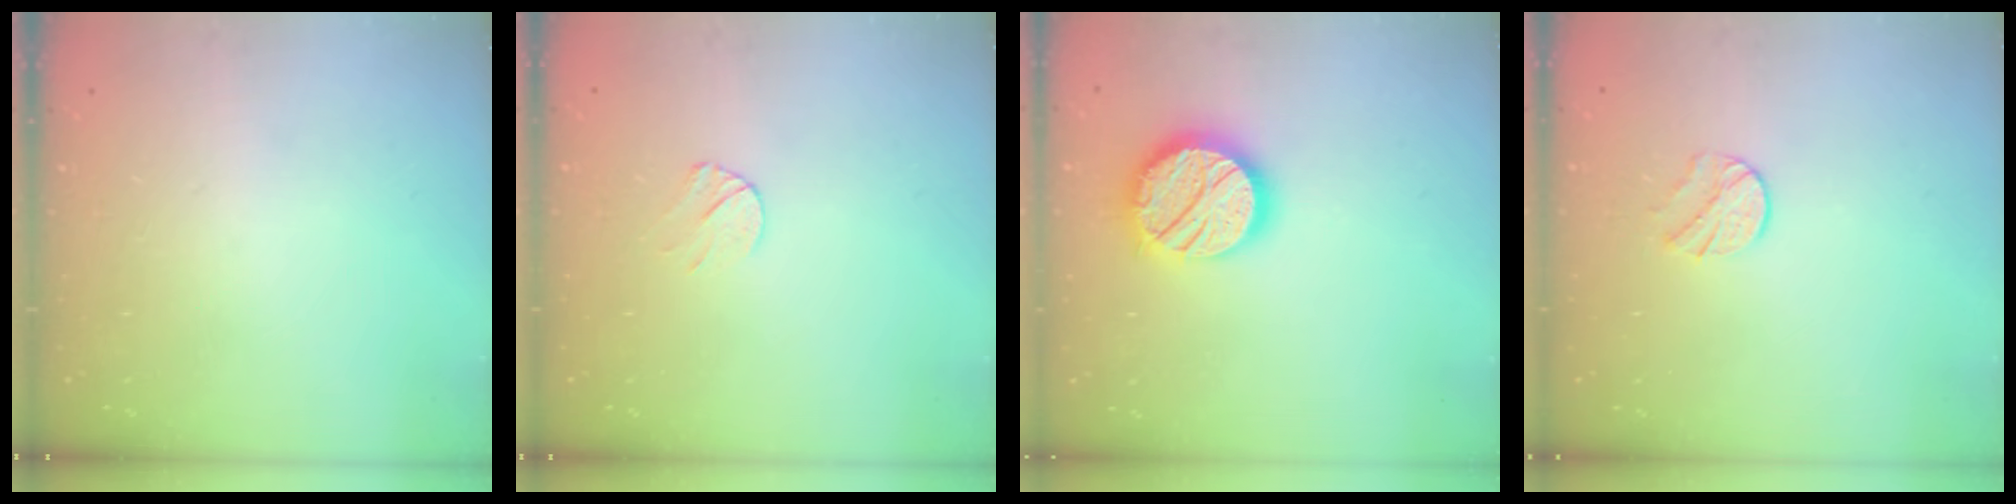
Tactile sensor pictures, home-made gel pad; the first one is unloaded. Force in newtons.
{"total": 5.6, "press": 5.5, "slide": 0.7}
{"total": 16.8, "press": 16.7, "slide": 1.7}
{"total": 6.1, "press": 6.0, "slide": 0.7}